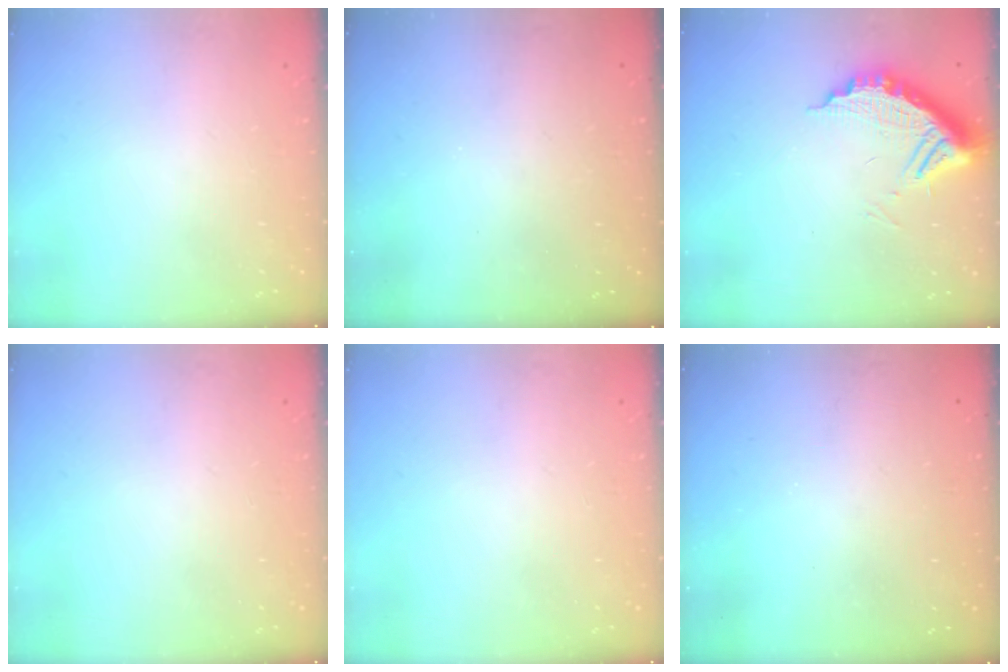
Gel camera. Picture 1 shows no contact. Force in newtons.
{"total": 3.0, "press": 3.0, "slide": 0.1}
{"total": 11.7, "press": 11.7, "slide": 1.0}
{"total": 0.0}
{"total": 0.0}
{"total": 3.2, "press": 3.2, "slide": 0.1}